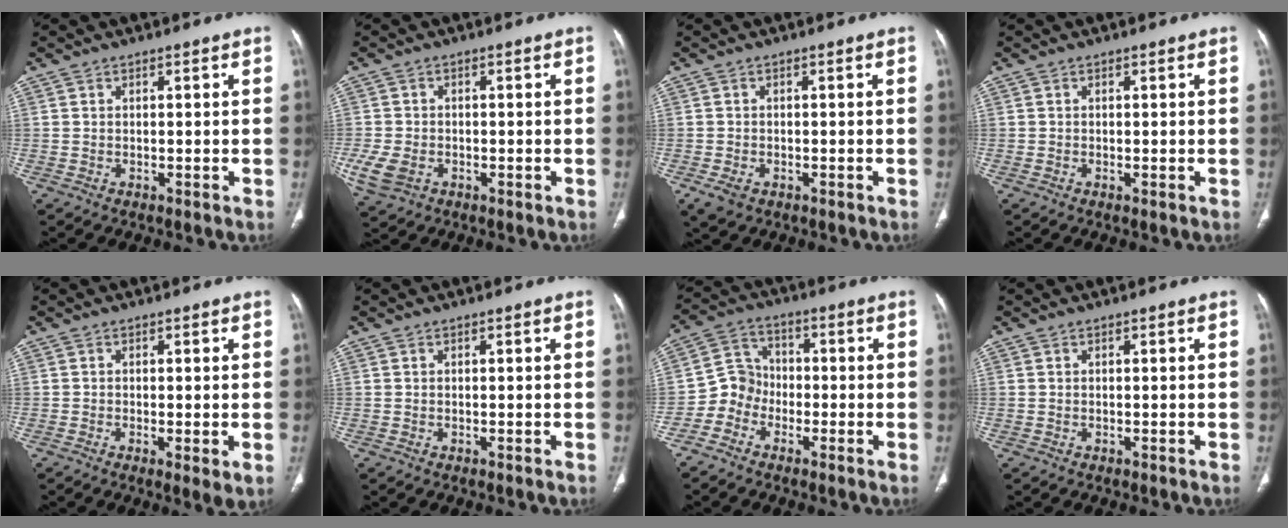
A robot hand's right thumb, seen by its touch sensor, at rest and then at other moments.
{"total": 5.8, "force": [-1.8, 4.2, 3.5], "torque": [-0.080, 0.001, -0.027]}
{"total": 3.0, "force": [-1.3, 2.0, 1.8], "torque": [-0.039, -0.002, -0.016]}
{"total": 0.0}
{"total": 3.0, "force": [-0.6, 0.6, 2.9], "torque": [-0.057, -0.013, -0.013]}
{"total": 0.0}
{"total": 6.2, "force": [-2.9, 5.4, 1.2], "torque": [0.005, 0.037, -0.067]}
{"total": 0.0}